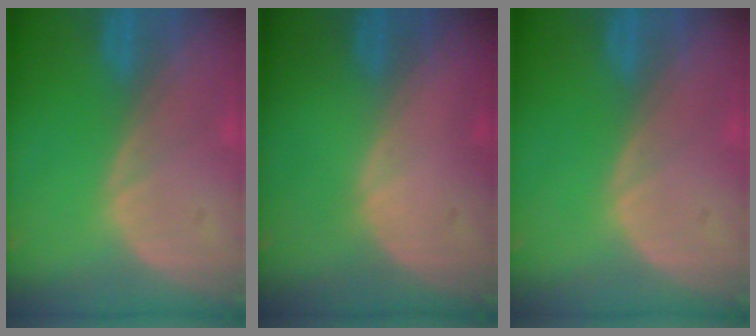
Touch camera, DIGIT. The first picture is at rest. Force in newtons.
{"total": 0.6, "press": 0.1, "slide": 0.6}
{"total": 0.0}